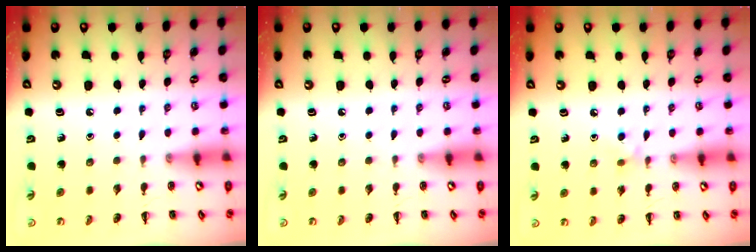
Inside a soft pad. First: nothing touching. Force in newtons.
{"total": 0.0}
{"total": 4.6, "press": 4.3, "slide": 1.5}